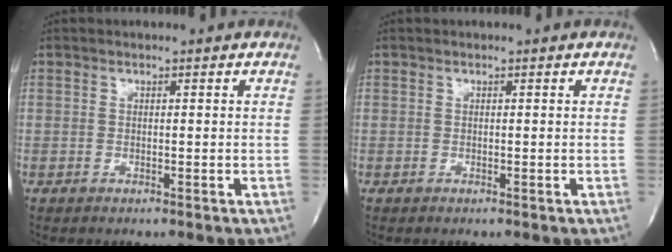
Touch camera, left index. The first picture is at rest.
{"total": 0.0}